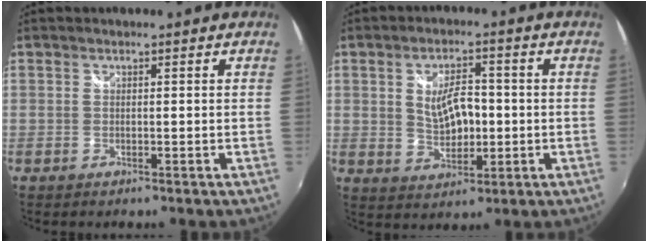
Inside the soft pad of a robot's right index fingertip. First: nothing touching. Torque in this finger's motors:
{"motor_torque": [1.42, 0.72, 0.20, 0.06]}